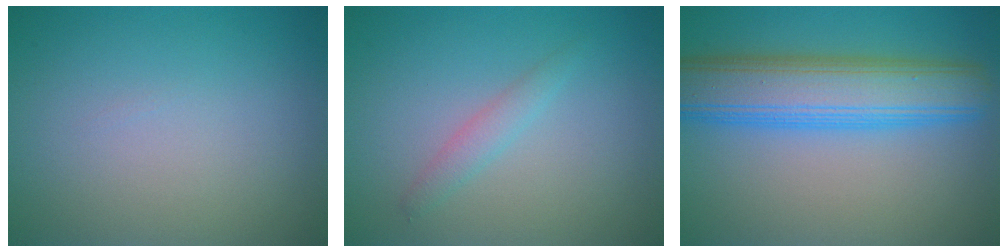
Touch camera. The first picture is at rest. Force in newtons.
{"total": 1.5, "press": 1.5, "slide": 0.1}
{"total": 8.3, "press": 8.3, "slide": 0.2}